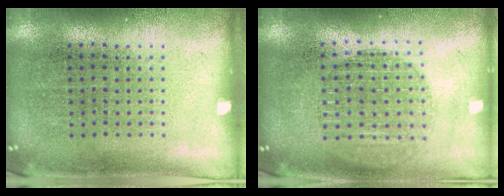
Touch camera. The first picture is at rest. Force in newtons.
{"total": 1.7, "press": 1.5, "slide": 0.9}